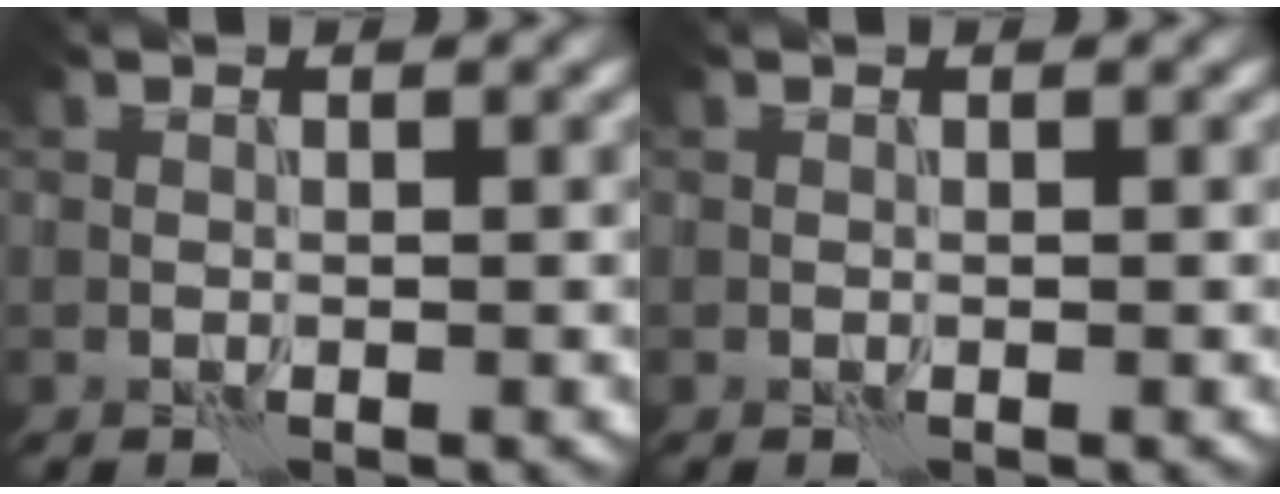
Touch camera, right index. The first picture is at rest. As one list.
[{"total": 0.0}]